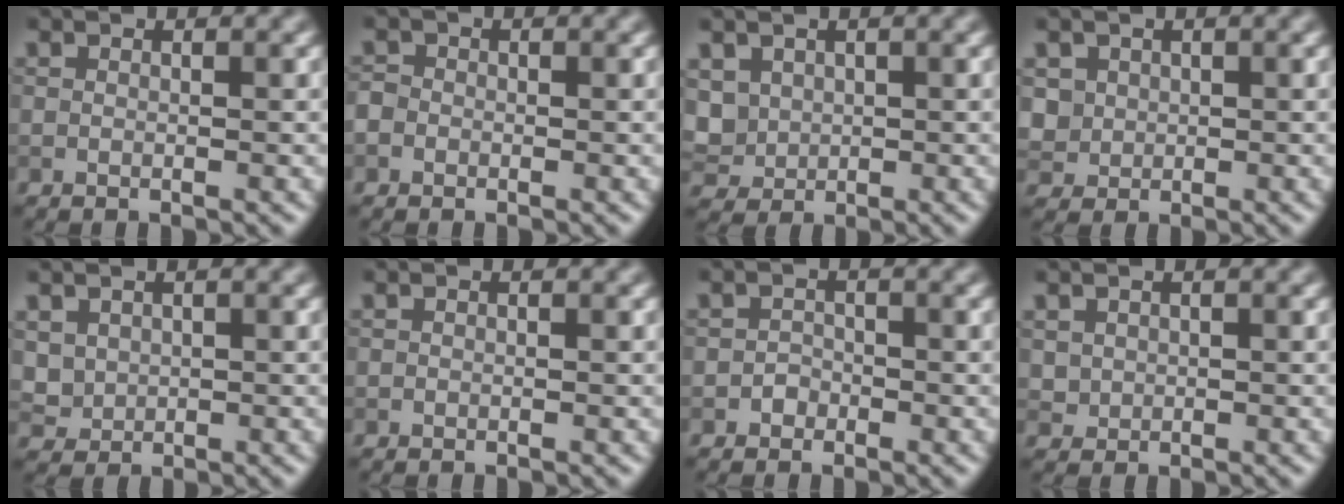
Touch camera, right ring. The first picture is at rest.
{"total": 1.5, "force": [-0.4, 1.4, 0.5], "torque": [-0.005, 0.002, -0.014]}
{"total": 3.3, "force": [0.6, 2.8, 1.5], "torque": [-0.048, -0.004, 0.017]}
{"total": 1.9, "force": [0.4, 1.8, 0.4], "torque": [-0.015, -0.010, 0.018]}
{"total": 1.9, "force": [0.6, 1.6, 0.7], "torque": [-0.020, -0.009, 0.022]}
{"total": 0.0}
{"total": 1.1, "force": [-0.7, 0.8, 0.1], "torque": [0.003, -0.002, -0.013]}
{"total": 0.9, "force": [0.3, 0.9, 0.2], "torque": [-0.006, -0.005, 0.013]}